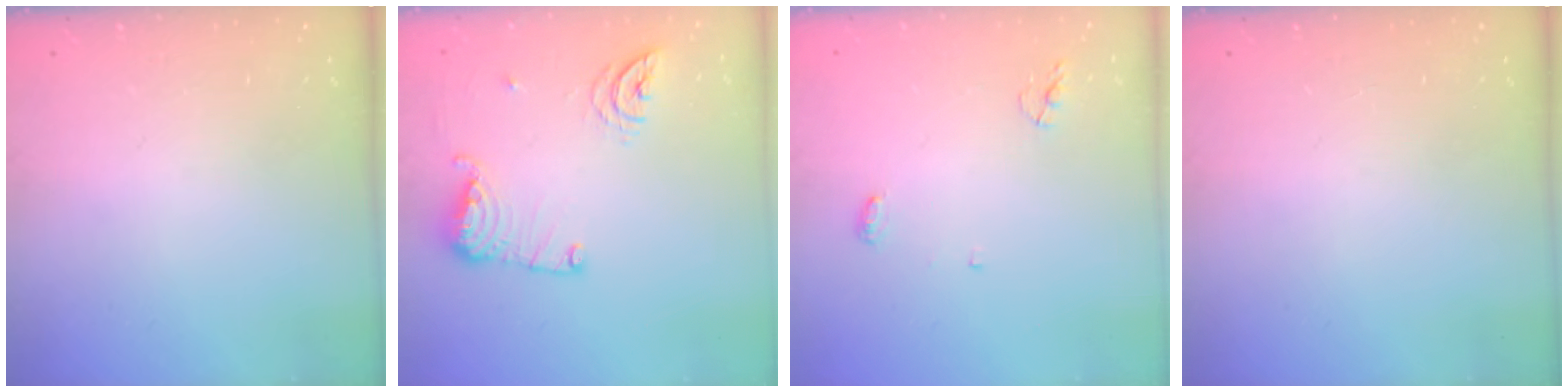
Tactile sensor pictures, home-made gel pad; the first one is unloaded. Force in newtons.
{"total": 12.2, "press": 12.1, "slide": 1.2}
{"total": 4.0, "press": 3.9, "slide": 0.3}
{"total": 0.0}